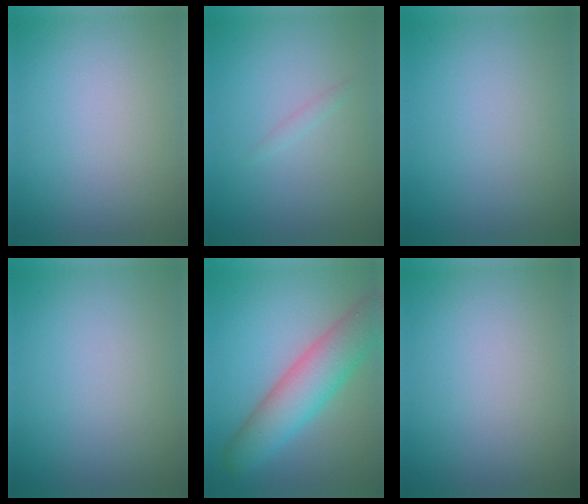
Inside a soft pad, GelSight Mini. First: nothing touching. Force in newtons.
{"total": 0.6, "press": 0.6, "slide": 0.0}
{"total": 0.0}
{"total": 0.0}
{"total": 7.3, "press": 7.3, "slide": 0.4}
{"total": 0.0}